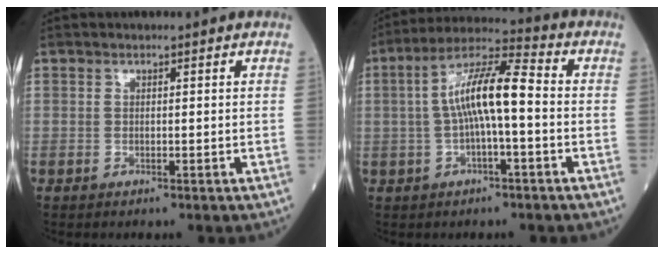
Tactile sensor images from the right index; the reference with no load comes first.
{"total": 10.1, "force": [-0.3, 1.8, 10.0], "torque": [-0.189, 0.028, -0.011]}